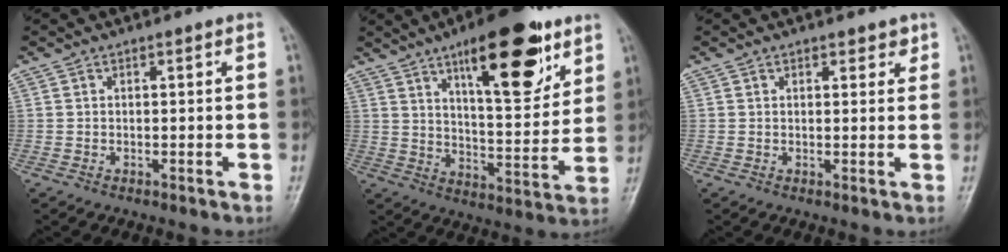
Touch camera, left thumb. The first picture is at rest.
{"total": 19.5, "force": [10.9, 6.8, 14.7], "torque": [-0.178, -0.053, 0.170]}
{"total": 2.3, "force": [1.6, 1.3, 1.0], "torque": [0.005, -0.007, 0.017]}